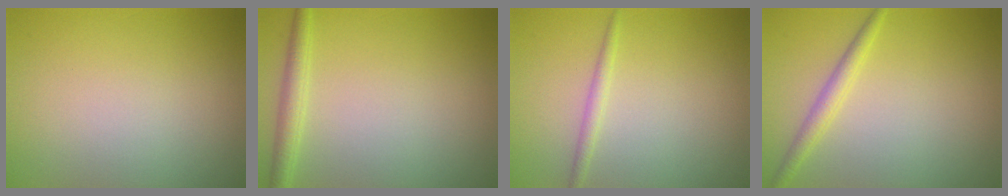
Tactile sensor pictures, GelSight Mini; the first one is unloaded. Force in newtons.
{"total": 1.9, "press": 1.9, "slide": 0.1}
{"total": 1.1, "press": 1.1, "slide": 0.0}
{"total": 1.8, "press": 1.8, "slide": 0.0}